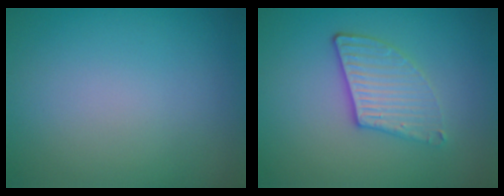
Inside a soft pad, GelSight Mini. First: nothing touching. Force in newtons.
{"total": 3.4, "press": 3.0, "slide": 1.5}